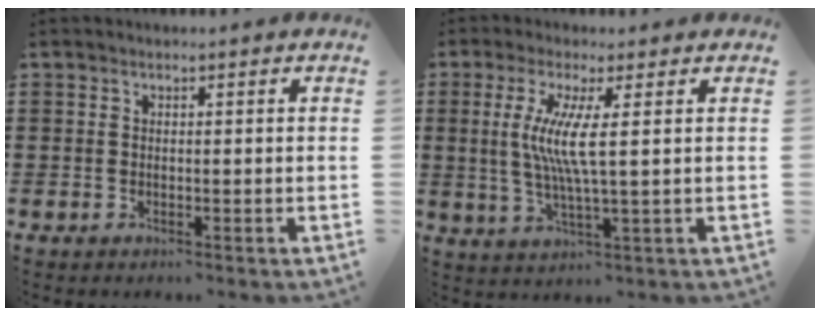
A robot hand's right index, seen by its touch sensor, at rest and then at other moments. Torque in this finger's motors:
{"motor_torque": [1.03, 0.13, 0.55, 0.21]}